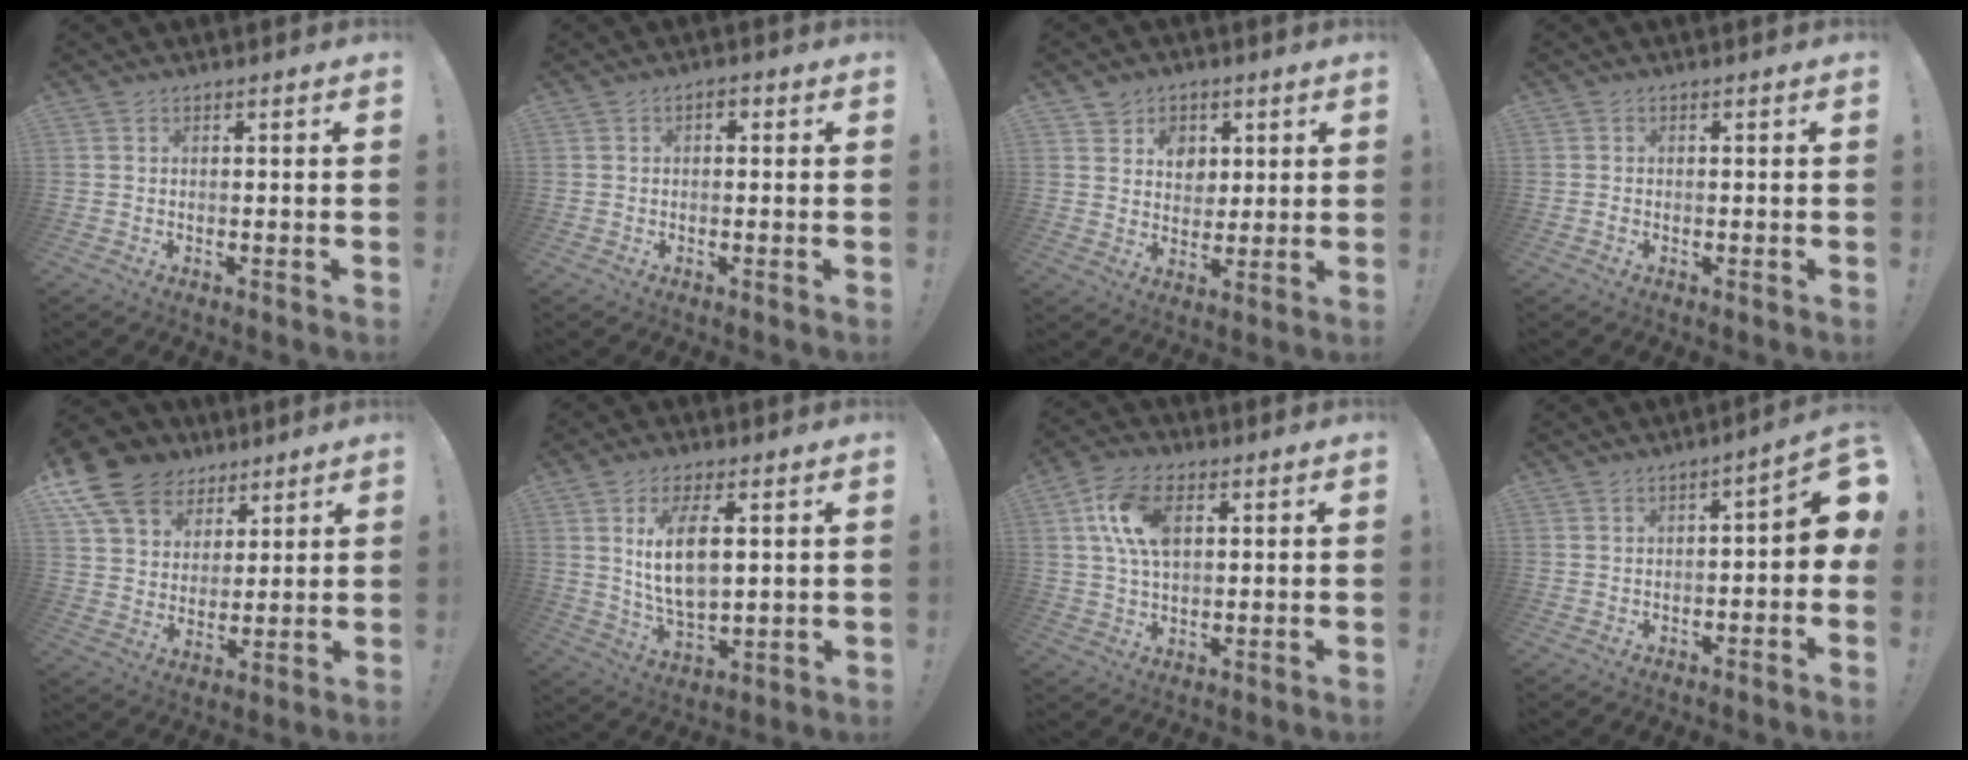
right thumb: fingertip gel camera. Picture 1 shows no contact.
{"total": 1.6, "force": [-0.5, 1.2, 1.0], "torque": [-0.014, 0.006, -0.012]}
{"total": 8.0, "force": [3.4, 6.9, 1.8], "torque": [-0.022, -0.025, 0.069]}
{"total": 0.7, "force": [-0.6, 0.3, 0.2], "torque": [-0.010, 0.004, -0.010]}
{"total": 13.9, "force": [8.4, 10.0, 4.8], "torque": [-0.084, -0.054, 0.170]}
{"total": 12.3, "force": [3.7, 5.9, 10.1], "torque": [-0.186, -0.018, 0.062]}
{"total": 12.5, "force": [3.7, 7.3, 9.5], "torque": [-0.184, 0.004, 0.068]}
{"total": 4.8, "force": [-0.6, 1.2, 4.7], "torque": [-0.055, -0.007, -0.013]}